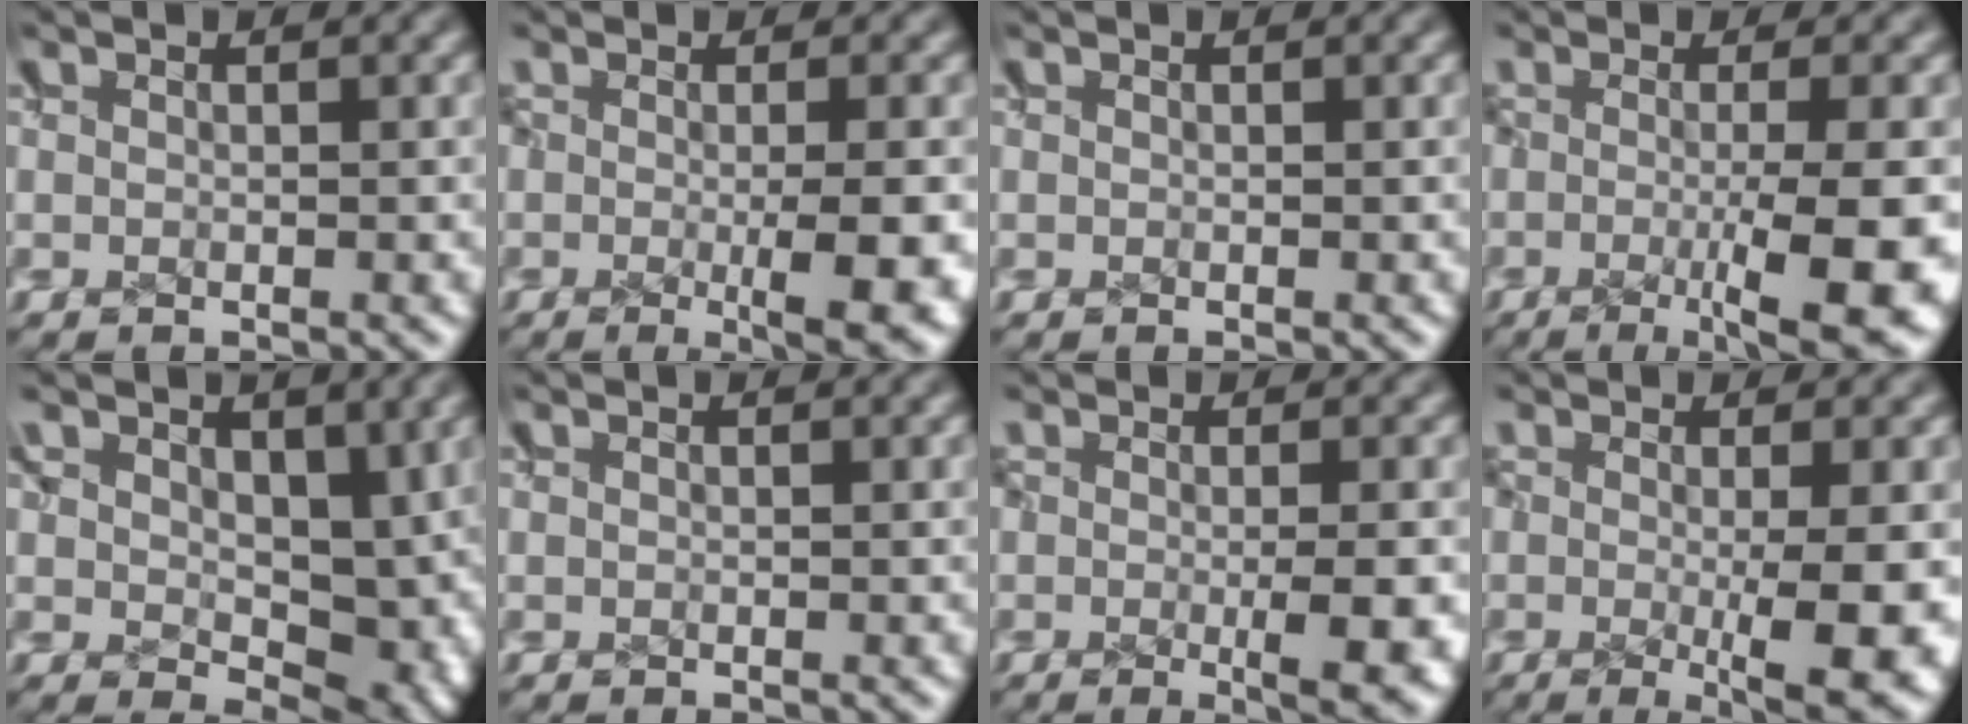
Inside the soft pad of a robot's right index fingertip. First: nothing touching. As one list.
[{"total": 4.6, "force": [-2.0, 1.2, 4.0], "torque": [-0.036, -0.006, -0.025]}, {"total": 0.0}, {"total": 7.2, "force": [-4.0, 1.6, 5.8], "torque": [-0.047, -0.013, -0.053]}, {"total": 4.6, "force": [-0.3, 3.4, 3.0], "torque": [-0.058, -0.032, 0.009]}, {"total": 0.0}, {"total": 3.3, "force": [-1.1, 0.9, 3.0], "torque": [-0.028, -0.004, -0.013]}, {"total": 6.2, "force": [-2.5, 1.7, 5.5], "torque": [-0.053, -0.018, -0.026]}]